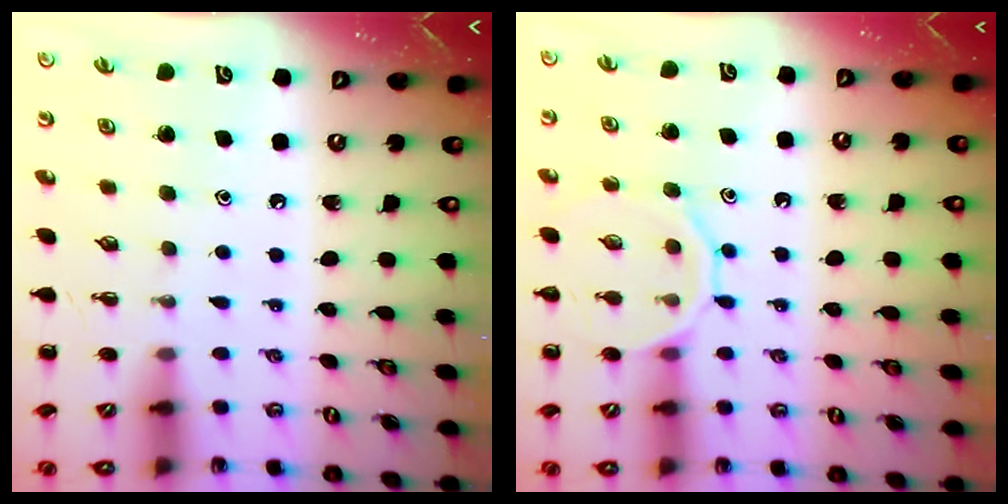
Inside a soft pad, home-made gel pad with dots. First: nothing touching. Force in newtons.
{"total": 11.6, "press": 11.6, "slide": 1.3}